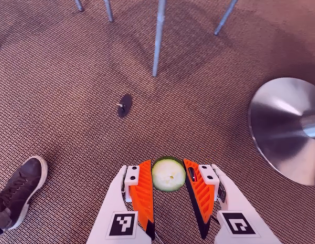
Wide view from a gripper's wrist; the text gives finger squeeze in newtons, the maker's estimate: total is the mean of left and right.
{"total": 7.0, "left": 7.0, "right": 7.1}